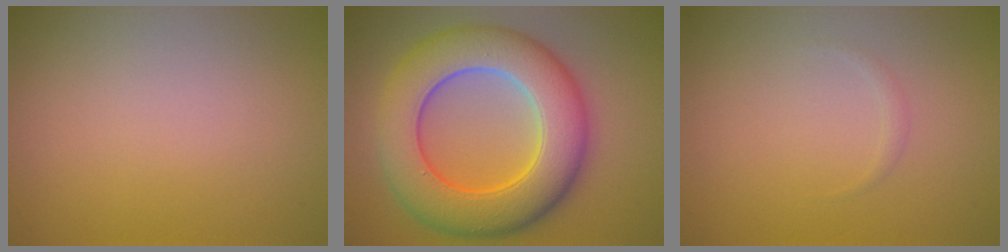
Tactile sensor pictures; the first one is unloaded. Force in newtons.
{"total": 10.9, "press": 10.8, "slide": 0.6}
{"total": 0.6, "press": 0.6, "slide": 0.0}